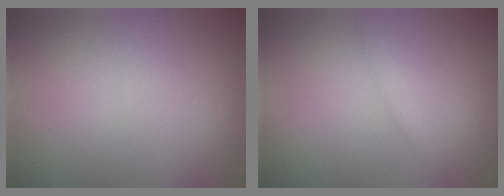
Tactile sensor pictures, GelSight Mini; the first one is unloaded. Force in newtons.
{"total": 0.9, "press": 0.9, "slide": 0.1}